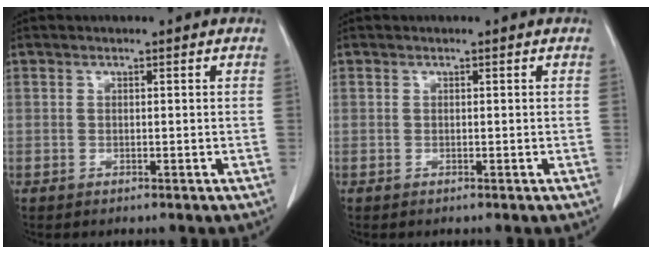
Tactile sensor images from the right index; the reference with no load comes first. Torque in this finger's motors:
{"motor_torque": [0.00, 0.00, 0.01, 0.00]}